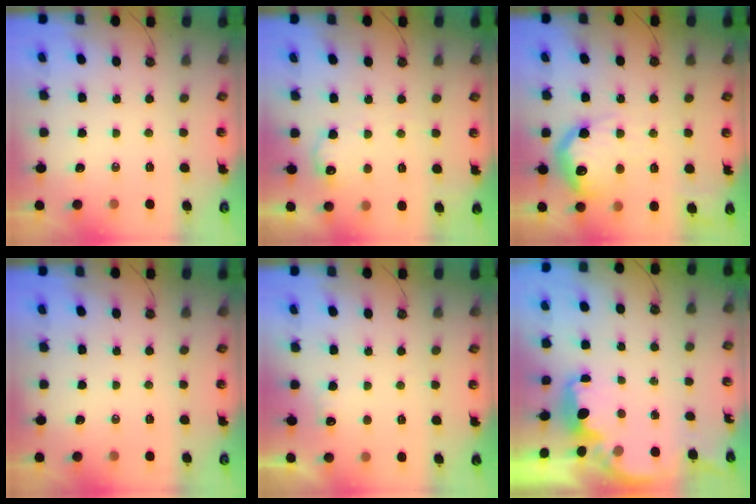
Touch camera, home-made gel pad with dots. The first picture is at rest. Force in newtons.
{"total": 8.2, "press": 8.2, "slide": 0.6}
{"total": 17.1, "press": 17.1, "slide": 0.7}
{"total": 0.0}
{"total": 6.3, "press": 6.2, "slide": 1.1}
{"total": 2.2, "press": 2.0, "slide": 0.8}